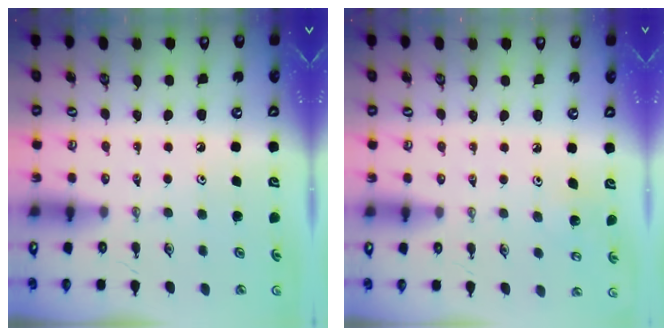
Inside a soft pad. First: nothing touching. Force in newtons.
{"total": 4.2, "press": 4.2, "slide": 0.4}